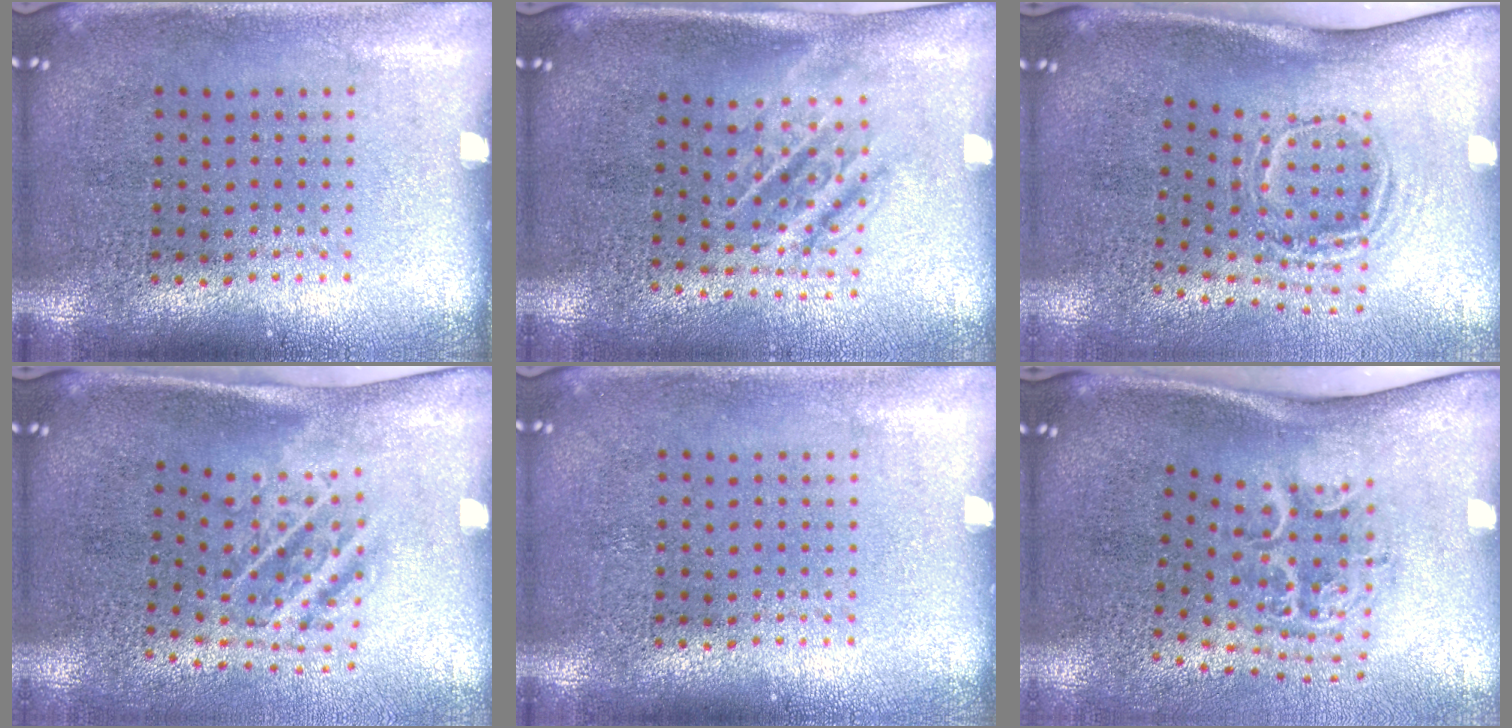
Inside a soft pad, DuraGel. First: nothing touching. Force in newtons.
{"total": 1.7, "press": 1.3, "slide": 1.1}
{"total": 1.9, "press": 1.2, "slide": 1.5}
{"total": 1.8, "press": 1.1, "slide": 1.4}
{"total": 0.0}
{"total": 2.2, "press": 1.3, "slide": 1.8}